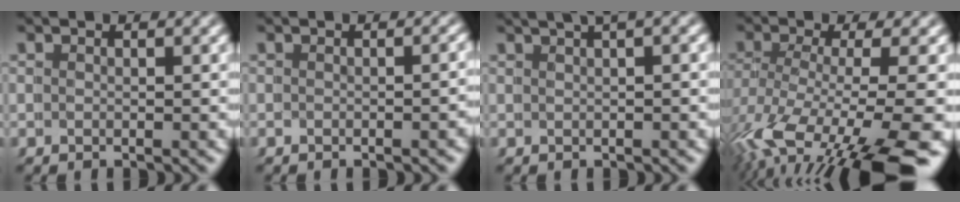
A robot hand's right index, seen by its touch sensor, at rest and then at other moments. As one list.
[{"total": 1.3, "force": [-0.6, 0.0, 1.2], "torque": [-0.002, 0.009, -0.013]}, {"total": 3.9, "force": [2.2, 1.3, 3.0], "torque": [-0.022, 0.025, 0.025]}, {"total": 10.1, "force": [-3.5, 4.6, 8.2], "torque": [-0.163, -0.051, -0.030]}]